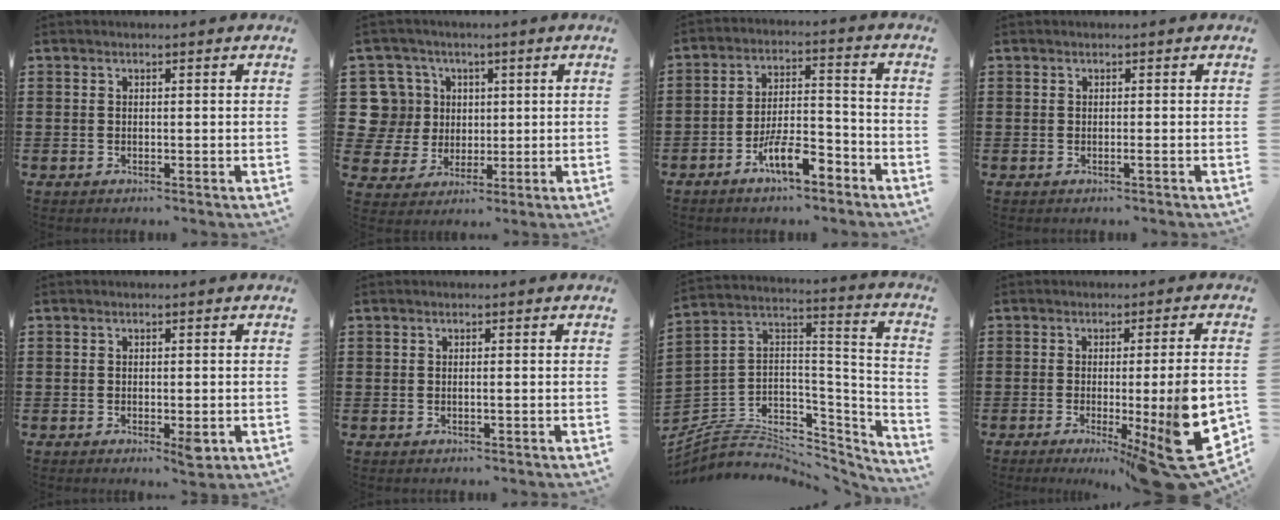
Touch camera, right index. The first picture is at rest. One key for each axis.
{"total": 9.4, "fx": 2.2, "fy": 8.8, "fz": 2.5, "tx": -0.105, "ty": 0.009, "tz": 0.045}
{"total": 8.3, "fx": -5.4, "fy": 2.4, "fz": 5.8, "tx": -0.110, "ty": 0.008, "tz": -0.099}
{"total": 0.6, "fx": -0.3, "fy": -0.1, "fz": 0.6, "tx": -0.010, "ty": -0.003, "tz": -0.005}
{"total": 2.3, "fx": -0.7, "fy": 0.8, "fz": 2.0, "tx": -0.043, "ty": -0.005, "tz": -0.013}
{"total": 0.5, "fx": -0.1, "fy": 0.0, "fz": 0.5, "tx": -0.008, "ty": -0.003, "tz": -0.002}
{"total": 5.4, "fx": -3.1, "fy": 3.9, "fz": 2.1, "tx": -0.056, "ty": -0.018, "tz": -0.060}
{"total": 12.5, "fx": -3.5, "fy": 1.4, "fz": 11.9, "tx": -0.166, "ty": -0.022, "tz": -0.050}